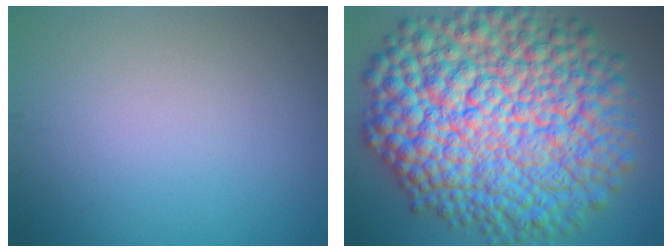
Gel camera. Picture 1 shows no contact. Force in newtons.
{"total": 18.0, "press": 18.0, "slide": 0.3}